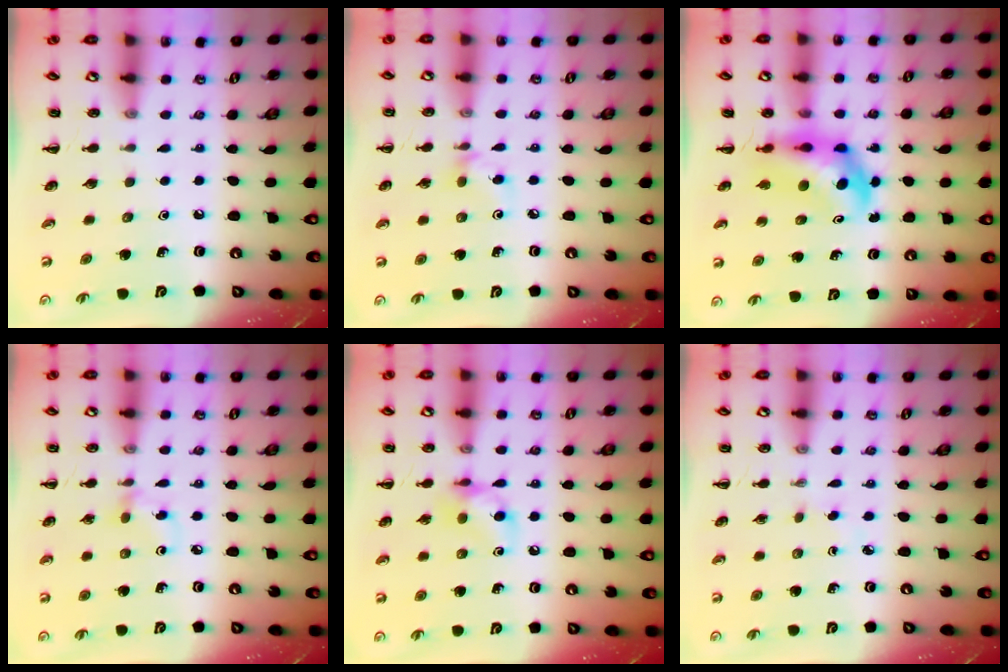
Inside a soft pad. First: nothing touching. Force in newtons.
{"total": 5.6, "press": 5.4, "slide": 1.6}
{"total": 5.7, "press": 5.5, "slide": 1.4}
{"total": 2.8, "press": 2.6, "slide": 1.1}
{"total": 8.3, "press": 8.2, "slide": 0.6}
{"total": 1.7, "press": 1.5, "slide": 0.8}